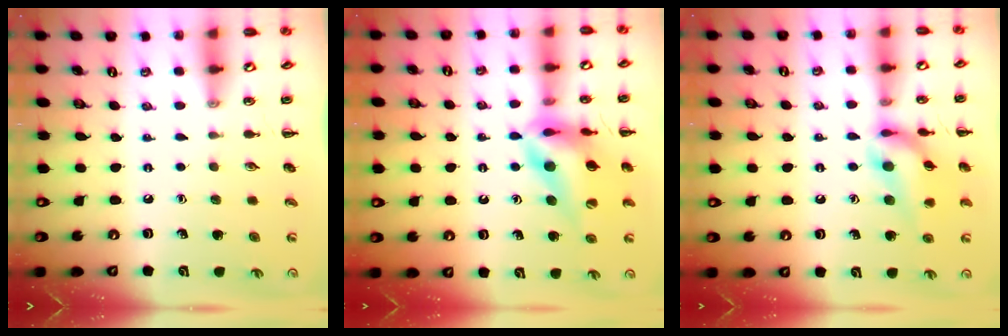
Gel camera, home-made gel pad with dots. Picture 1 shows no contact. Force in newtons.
{"total": 15.1, "press": 14.4, "slide": 4.5}
{"total": 13.9, "press": 13.8, "slide": 1.6}